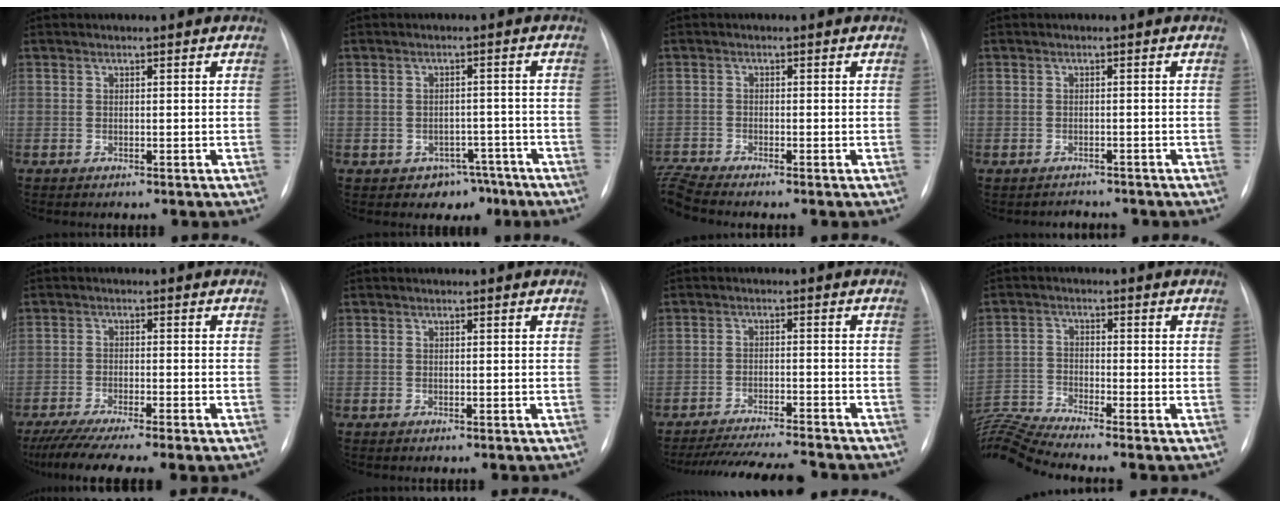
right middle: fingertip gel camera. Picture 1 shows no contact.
{"total": 4.1, "force": [-2.8, 3.0, 0.4], "torque": [0.008, 0.018, -0.031]}
{"total": 3.9, "force": [-3.6, -1.3, 0.8], "torque": [-0.032, -0.010, -0.071]}
{"total": 1.8, "force": [-1.7, 0.4, -0.5], "torque": [0.006, -0.004, -0.023]}
{"total": 10.7, "force": [-8.5, 0.0, 6.4], "torque": [-0.091, -0.025, -0.133]}
{"total": 0.0}
{"total": 16.1, "force": [-14.7, 0.8, 6.5], "torque": [-0.114, -0.028, -0.211]}
{"total": 10.6, "force": [-9.9, -2.0, 3.3], "torque": [-0.085, 0.002, -0.188]}